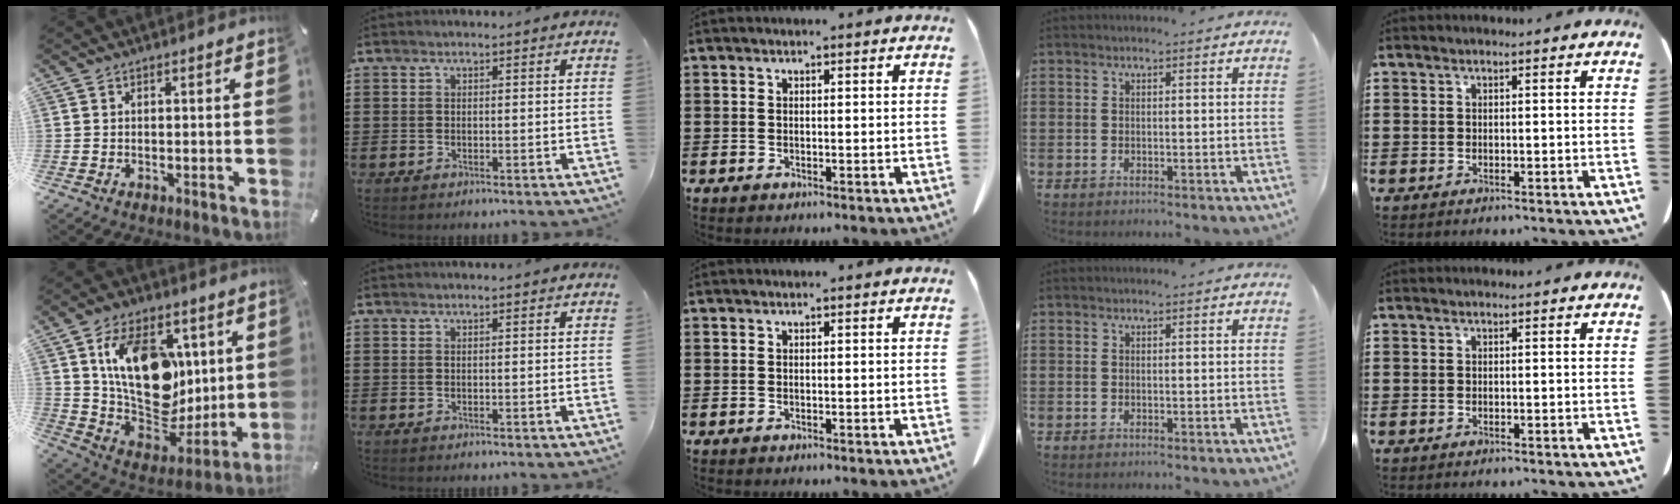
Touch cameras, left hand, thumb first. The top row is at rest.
{"thumb": {"total": 20.9, "force": [5.9, 14.0, 14.4], "torque": [-0.245, -0.029, 0.108]}}